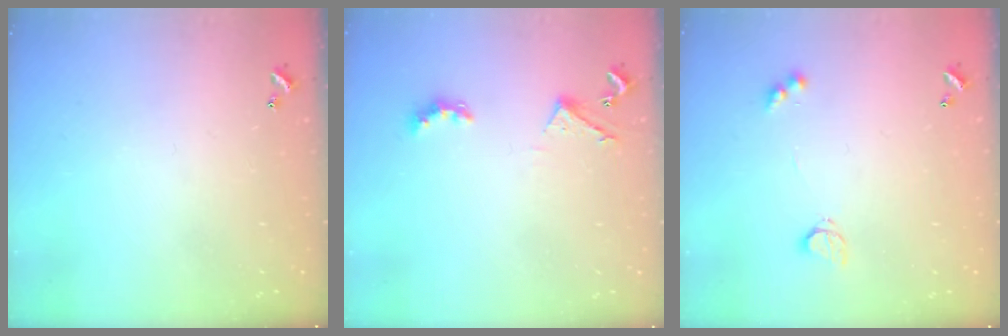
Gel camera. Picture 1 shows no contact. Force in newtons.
{"total": 2.8, "press": 2.8, "slide": 0.6}
{"total": 3.3, "press": 3.2, "slide": 0.5}